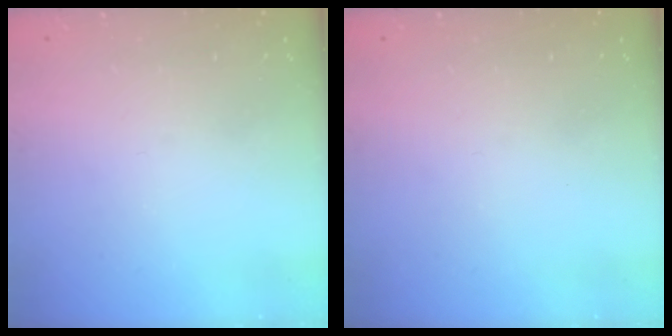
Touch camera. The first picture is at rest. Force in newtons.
{"total": 0.0}